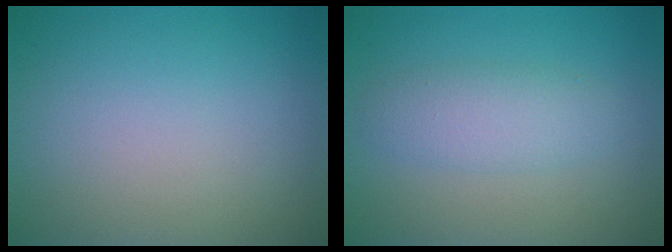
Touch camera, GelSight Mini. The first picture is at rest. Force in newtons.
{"total": 2.9, "press": 2.9, "slide": 0.1}